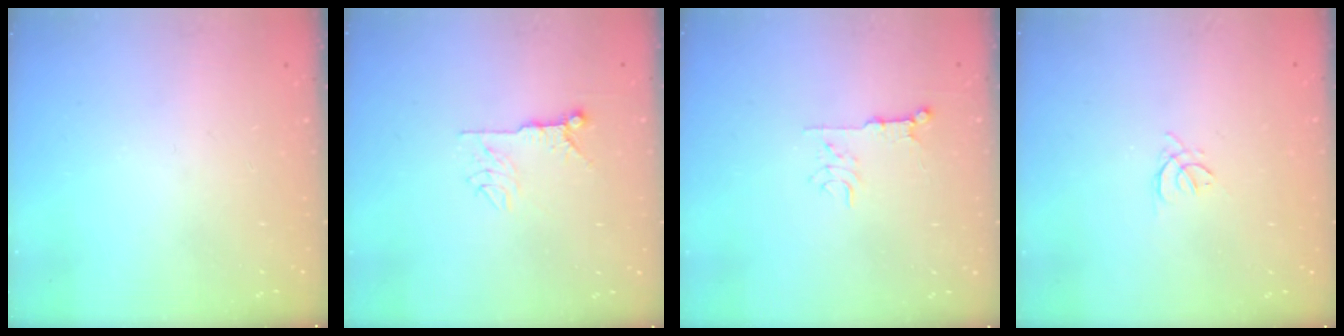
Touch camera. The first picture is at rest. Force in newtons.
{"total": 7.2, "press": 7.2, "slide": 0.5}
{"total": 5.4, "press": 5.4, "slide": 0.7}
{"total": 1.5, "press": 1.4, "slide": 0.6}